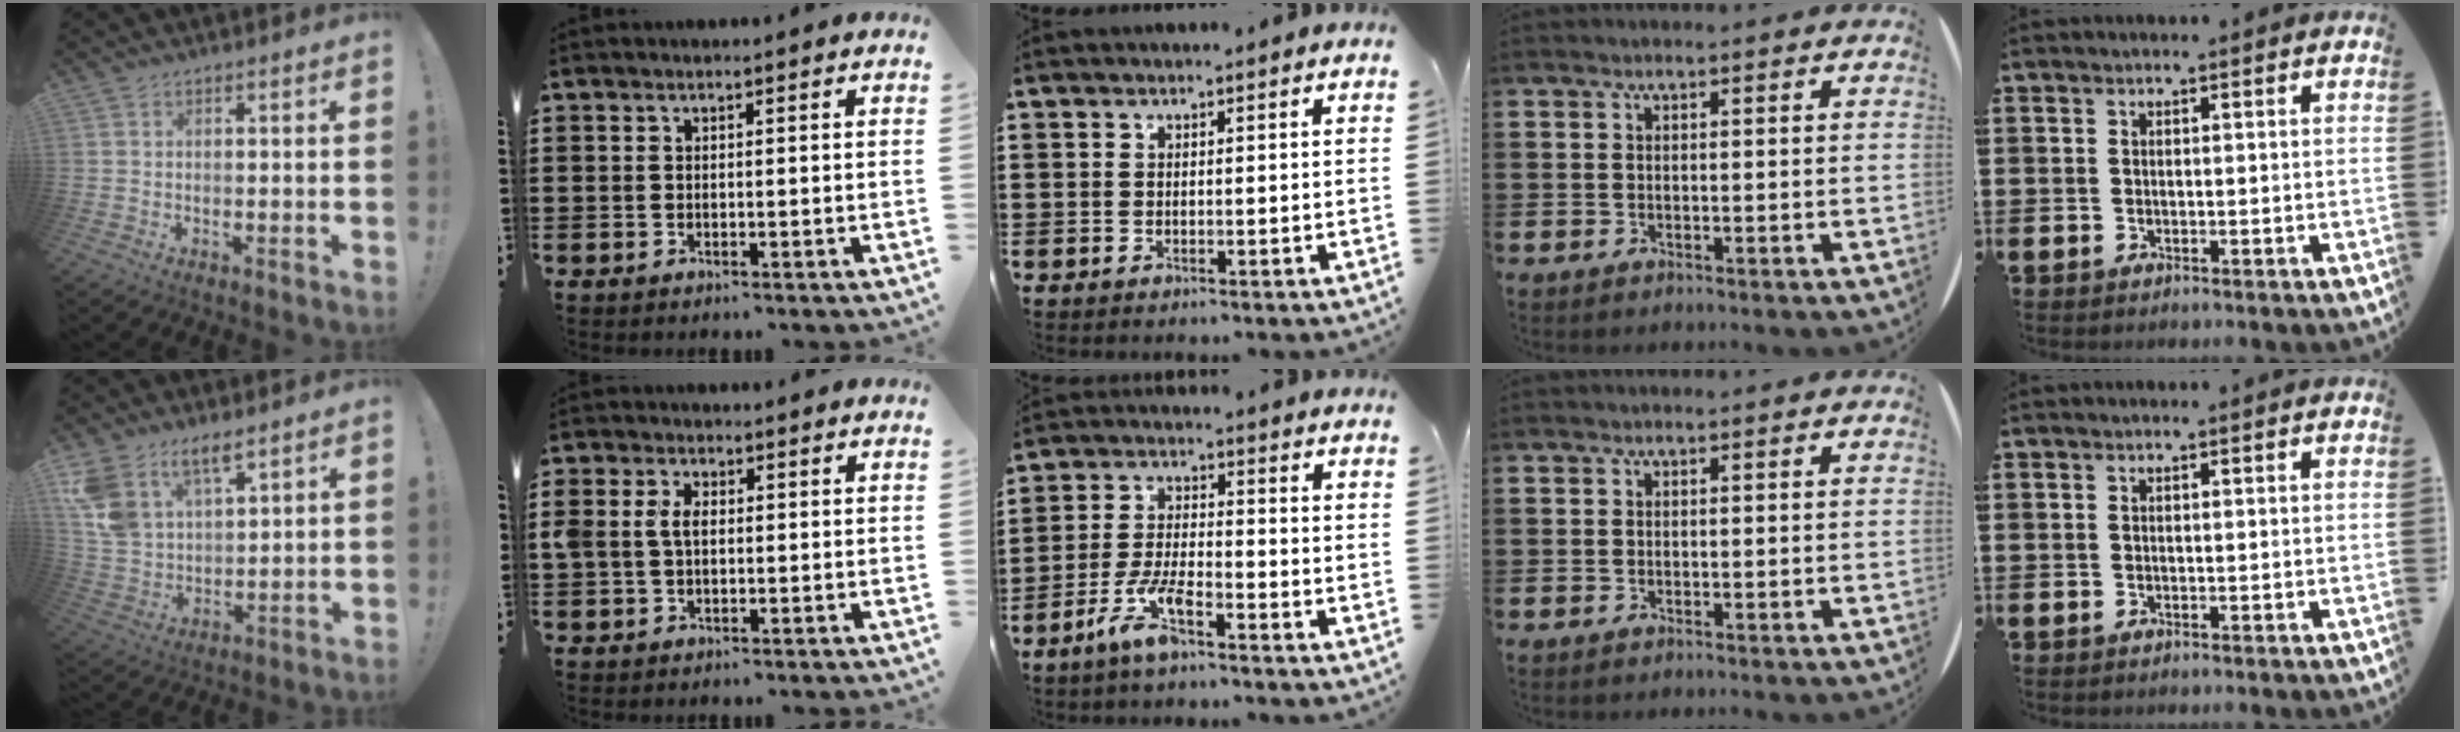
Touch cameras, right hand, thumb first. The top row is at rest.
{"thumb": {"total": 10.7, "force": [8.0, 5.4, 4.5], "torque": [-0.098, -0.048, 0.159]}, "index": {"total": 3.4, "force": [0.3, 2.2, 2.6], "torque": [-0.070, 0.006, -0.001]}, "middle": {"total": 7.0, "force": [-4.4, 1.6, 5.2], "torque": [-0.117, -0.003, -0.085]}}